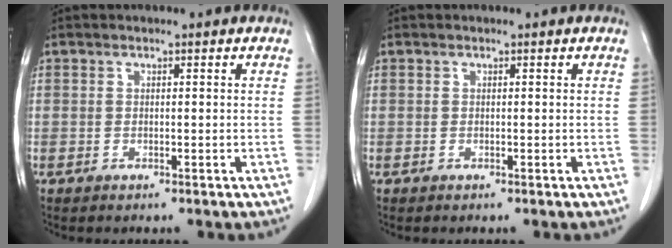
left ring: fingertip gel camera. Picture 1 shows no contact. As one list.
[{"total": 0.0}]